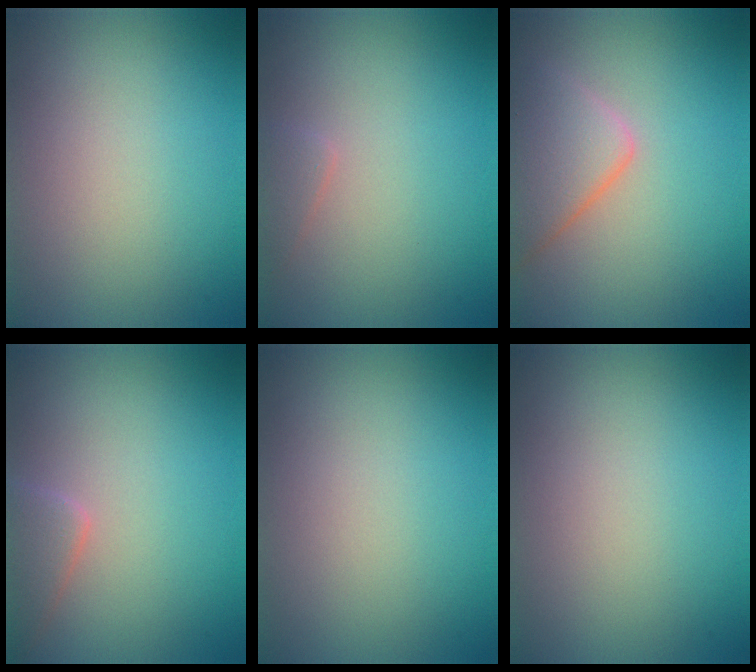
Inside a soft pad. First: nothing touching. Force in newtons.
{"total": 1.0, "press": 1.0, "slide": 0.1}
{"total": 4.4, "press": 4.4, "slide": 0.2}
{"total": 2.3, "press": 2.3, "slide": 0.1}
{"total": 0.0}
{"total": 0.0}